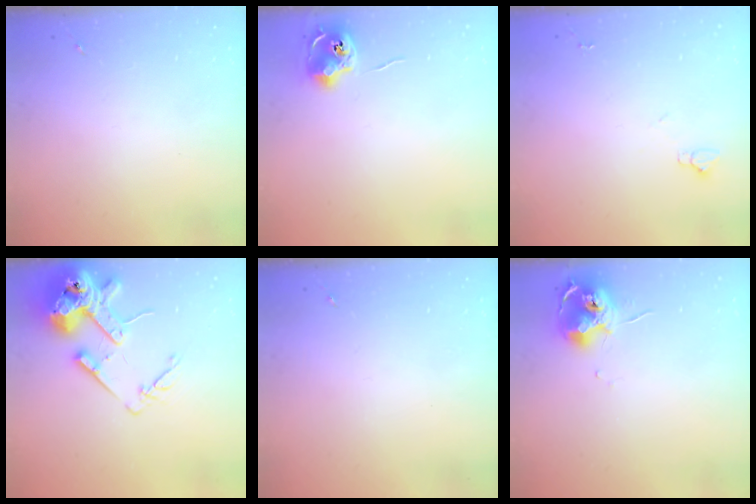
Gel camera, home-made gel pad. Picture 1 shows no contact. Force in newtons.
{"total": 8.8, "press": 8.8, "slide": 0.1}
{"total": 3.5, "press": 3.5, "slide": 0.4}
{"total": 16.1, "press": 15.9, "slide": 2.4}
{"total": 0.0}
{"total": 12.0, "press": 11.9, "slide": 1.3}